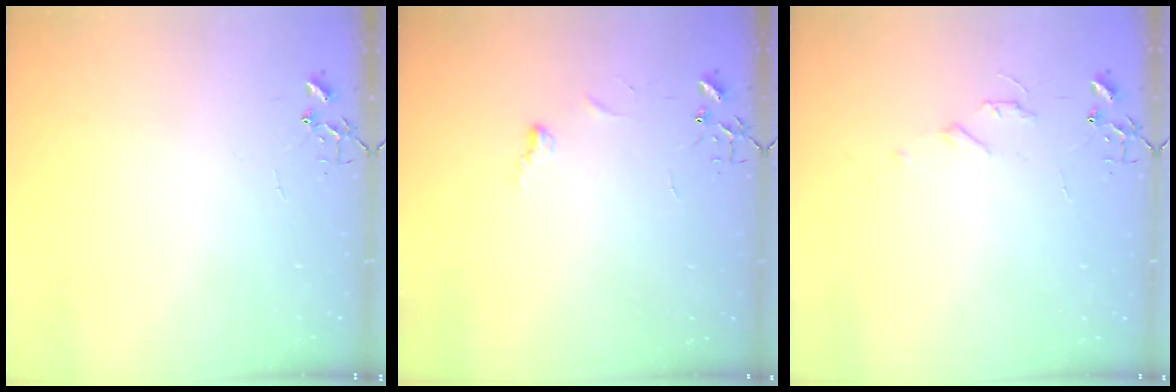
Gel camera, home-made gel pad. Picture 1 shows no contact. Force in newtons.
{"total": 3.4, "press": 3.4, "slide": 0.4}
{"total": 5.0, "press": 5.0, "slide": 0.7}